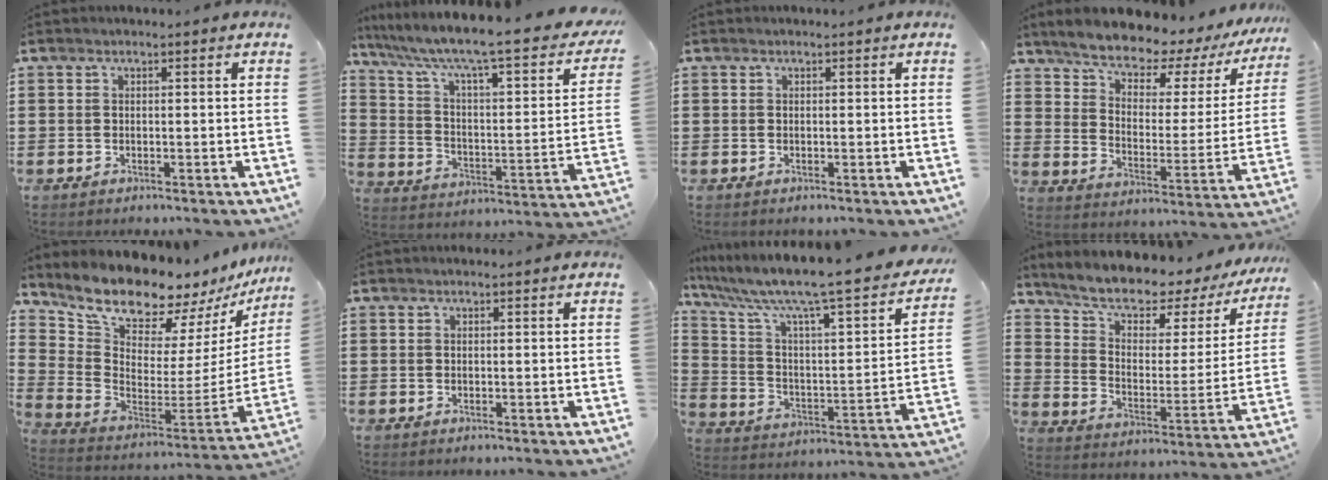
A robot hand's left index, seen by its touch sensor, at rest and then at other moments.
{"total": 7.1, "force": [4.6, 0.8, 5.3], "torque": [-0.121, -0.040, 0.063]}
{"total": 0.0}
{"total": 6.8, "force": [6.4, 1.4, 1.9], "torque": [-0.067, -0.054, 0.105]}
{"total": 11.6, "force": [10.8, 2.8, 3.2], "torque": [-0.106, -0.085, 0.193]}
{"total": 0.0}
{"total": 9.0, "force": [7.0, 0.8, 5.6], "torque": [-0.140, -0.057, 0.107]}
{"total": 6.3, "force": [5.2, 2.3, 2.9], "torque": [-0.076, -0.042, 0.082]}